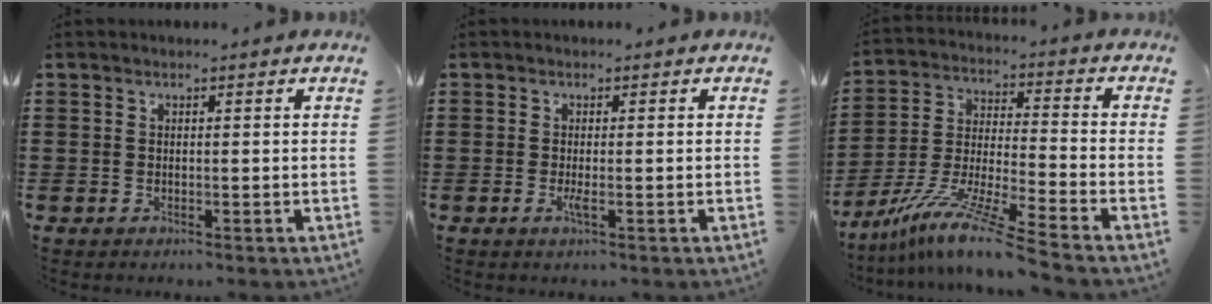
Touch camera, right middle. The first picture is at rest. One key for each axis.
{"total": 1.2, "fx": -0.3, "fy": 0.0, "fz": 1.1, "tx": -0.021, "ty": -0.004, "tz": -0.006}
{"total": 10.8, "fx": -8.7, "fy": -0.6, "fz": 6.4, "tx": -0.134, "ty": -0.008, "tz": -0.177}